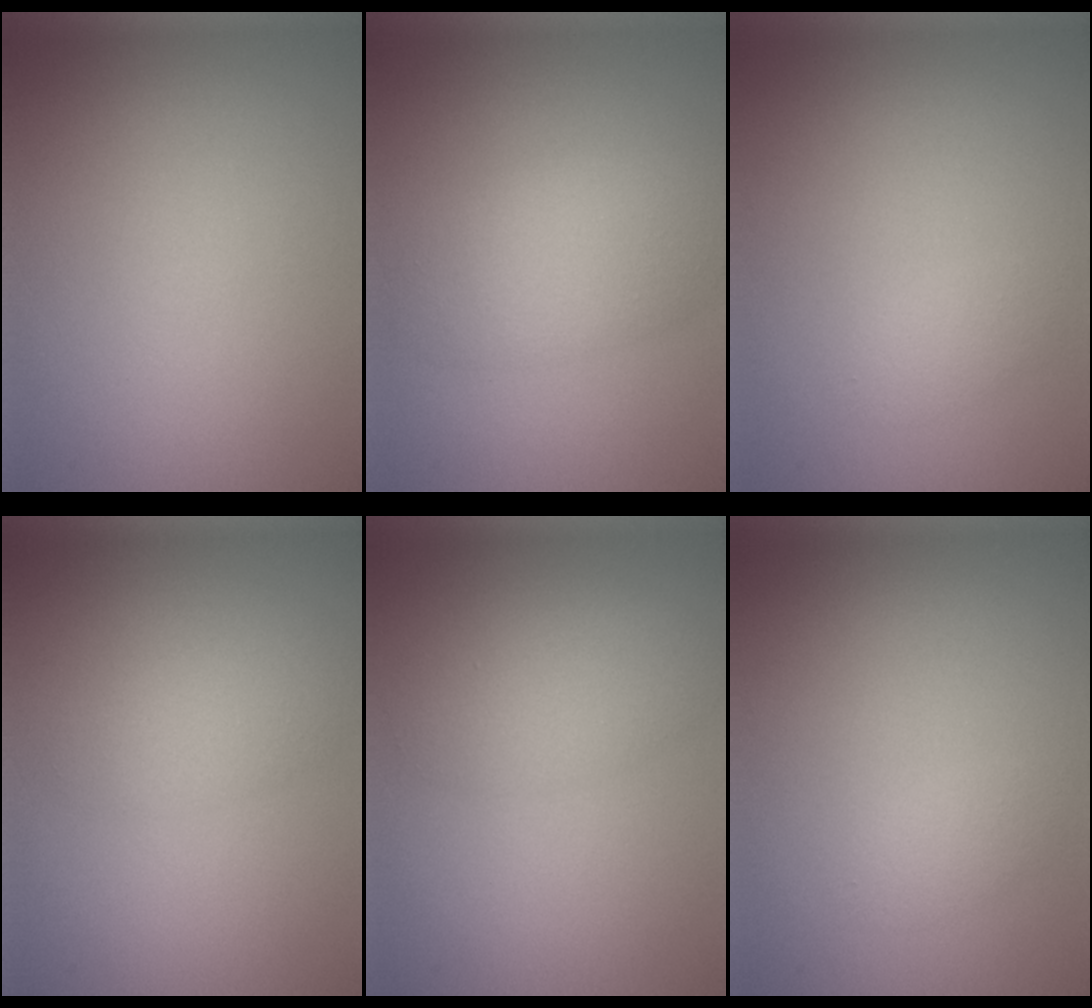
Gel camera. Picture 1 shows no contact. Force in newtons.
{"total": 4.0, "press": 3.9, "slide": 0.2}
{"total": 1.1, "press": 1.1, "slide": 0.0}
{"total": 2.2, "press": 2.2, "slide": 0.1}
{"total": 2.5, "press": 2.5, "slide": 0.1}
{"total": 1.1, "press": 1.1, "slide": 0.0}